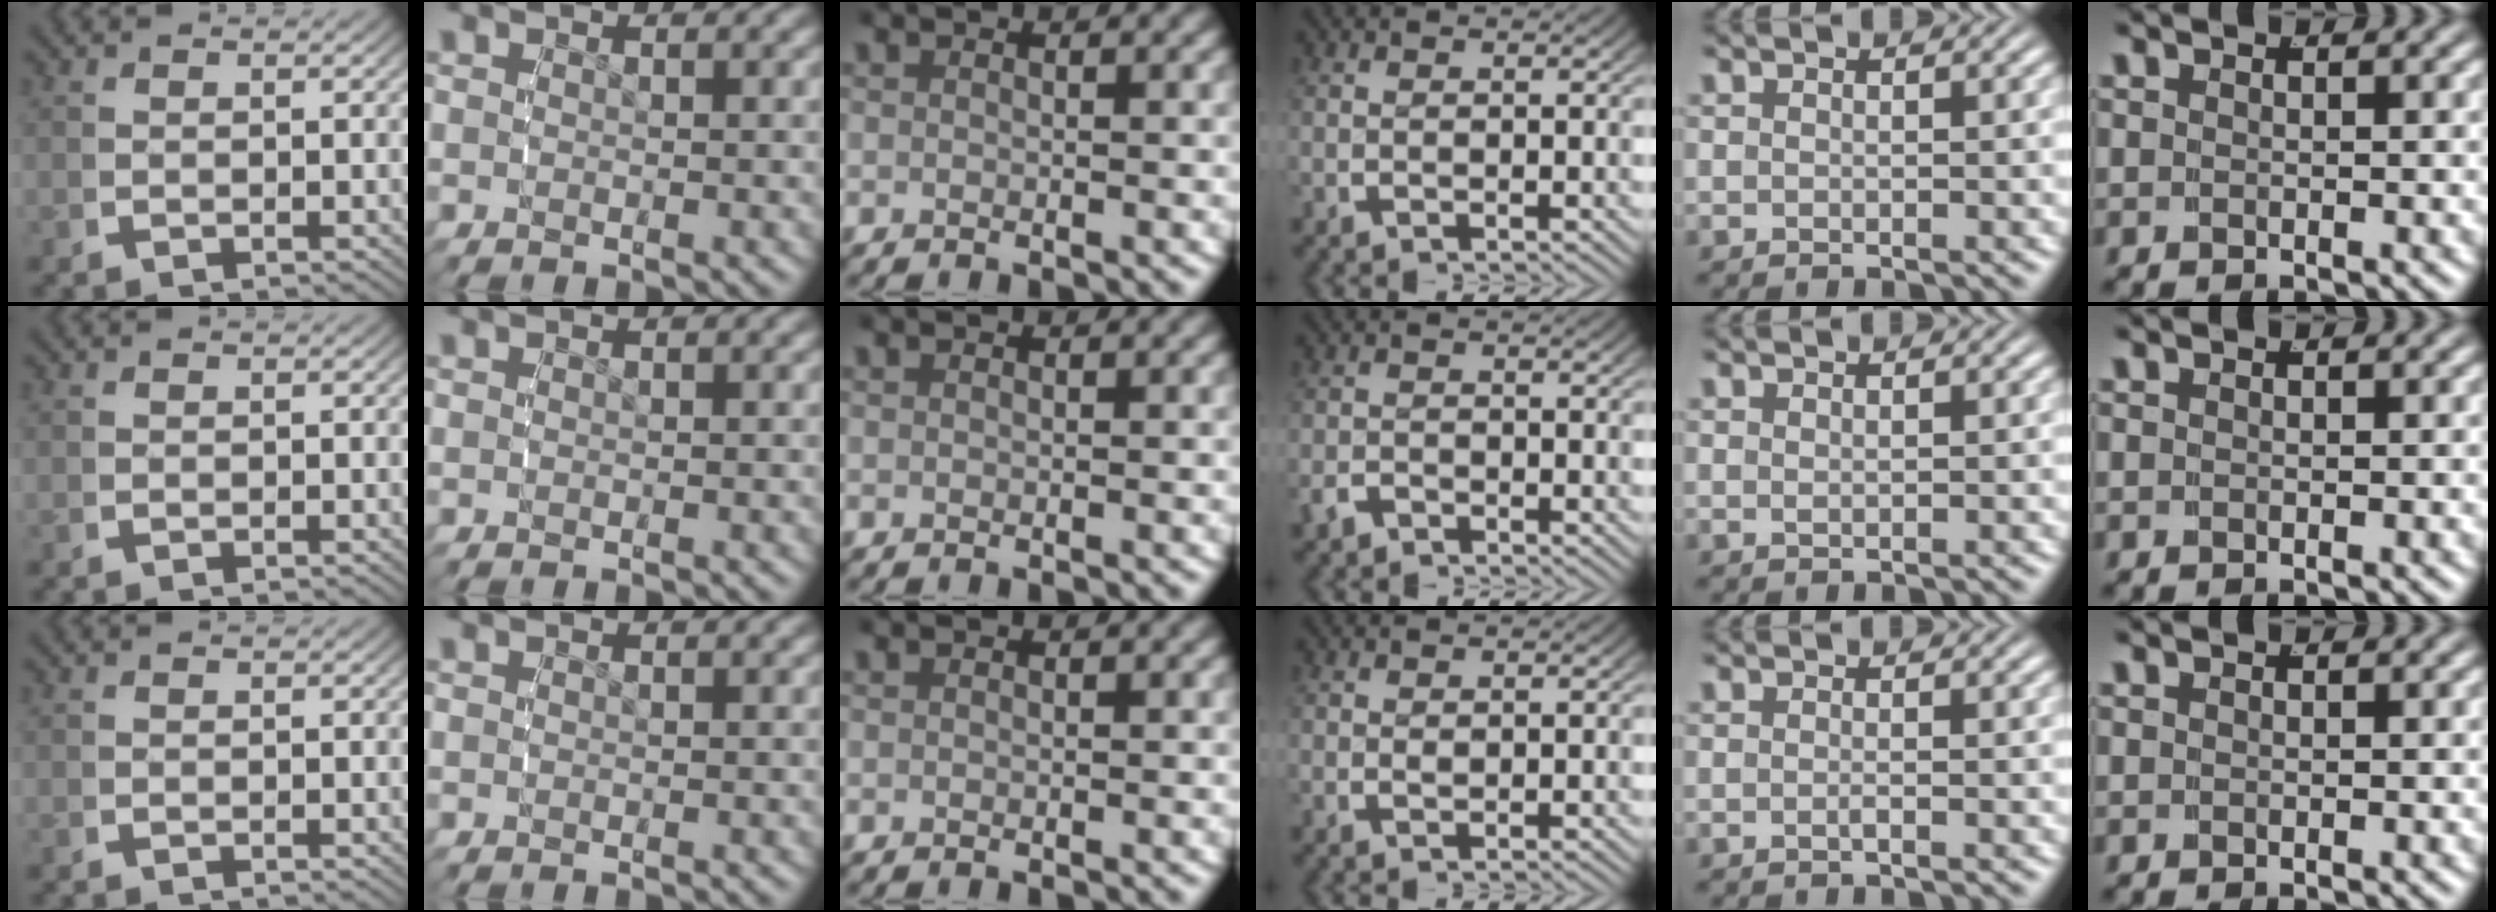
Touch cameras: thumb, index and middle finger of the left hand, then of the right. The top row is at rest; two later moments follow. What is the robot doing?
{"motion": "grasp_and_lifting", "object": "small bumper sticker"}